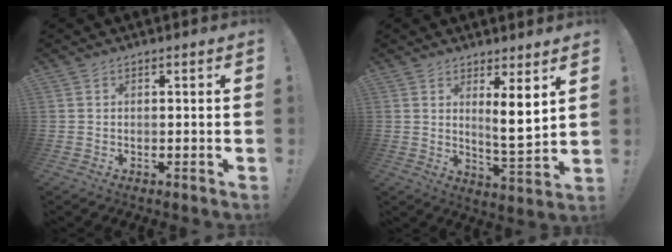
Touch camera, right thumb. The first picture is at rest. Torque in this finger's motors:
{"motor_torque": [0.19, 0.24, 0.73, 0.28, 0.04]}